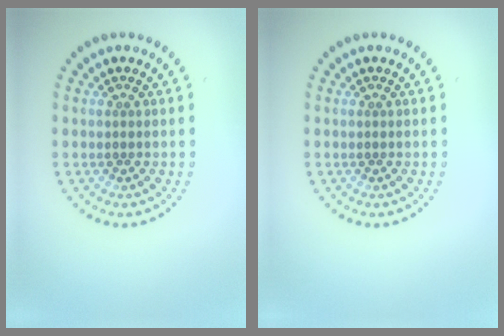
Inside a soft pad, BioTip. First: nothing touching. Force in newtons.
{"total": 0.0}